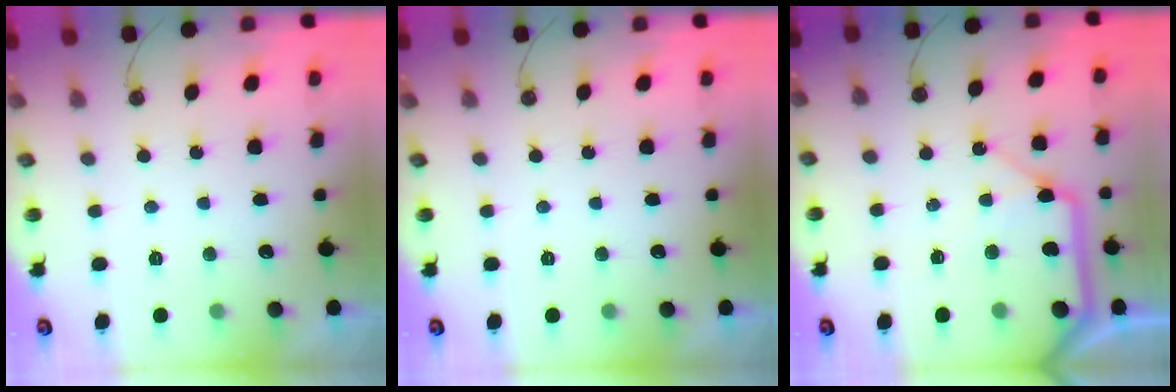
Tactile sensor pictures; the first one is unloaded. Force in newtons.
{"total": 0.0}
{"total": 13.2, "press": 13.1, "slide": 1.6}